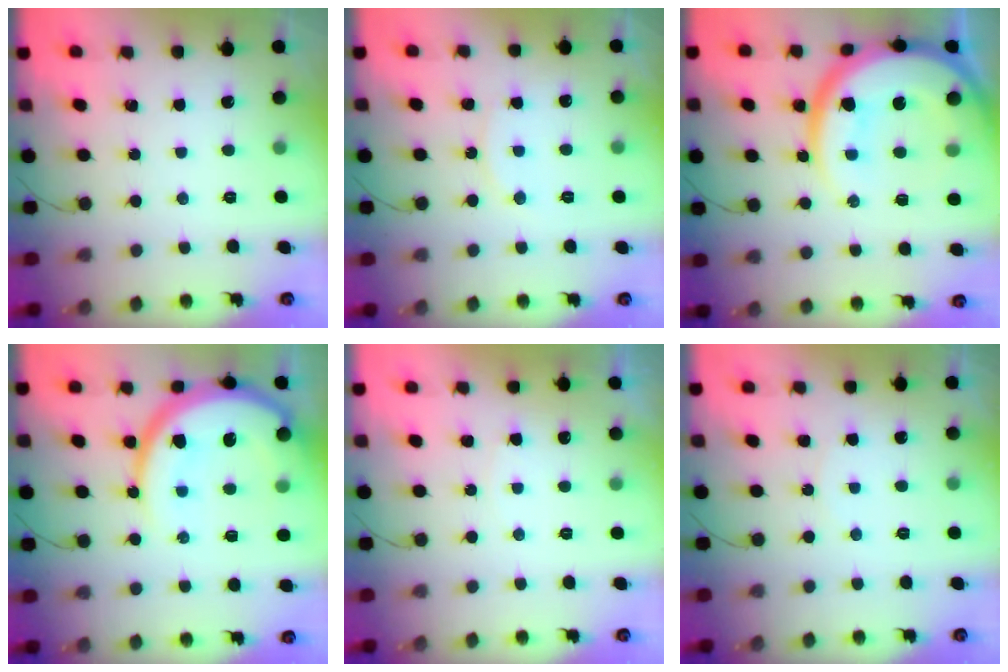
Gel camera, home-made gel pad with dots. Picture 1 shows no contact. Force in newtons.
{"total": 7.4, "press": 7.4, "slide": 0.1}
{"total": 23.7, "press": 23.6, "slide": 2.7}
{"total": 18.2, "press": 18.0, "slide": 2.1}
{"total": 3.5, "press": 3.5, "slide": 0.4}
{"total": 2.6, "press": 2.5, "slide": 0.6}